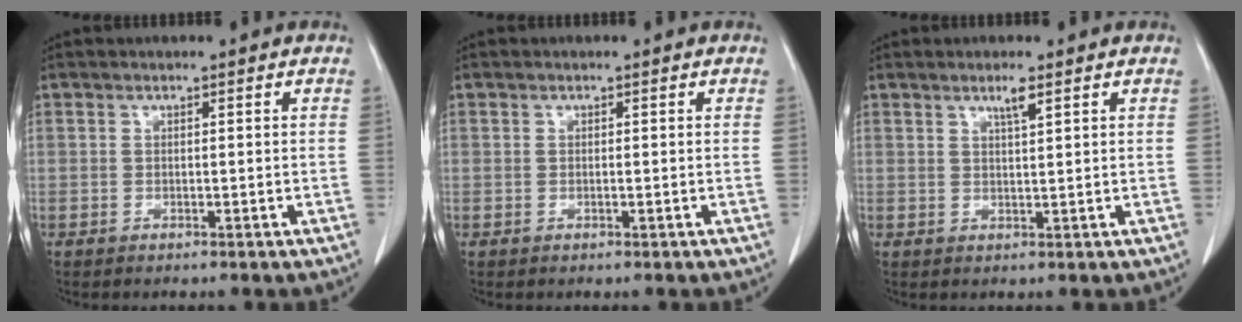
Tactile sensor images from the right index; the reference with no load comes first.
{"total": 0.0}
{"total": 2.0, "force": [1.3, -0.1, 1.6], "torque": [-0.031, -0.003, 0.024]}